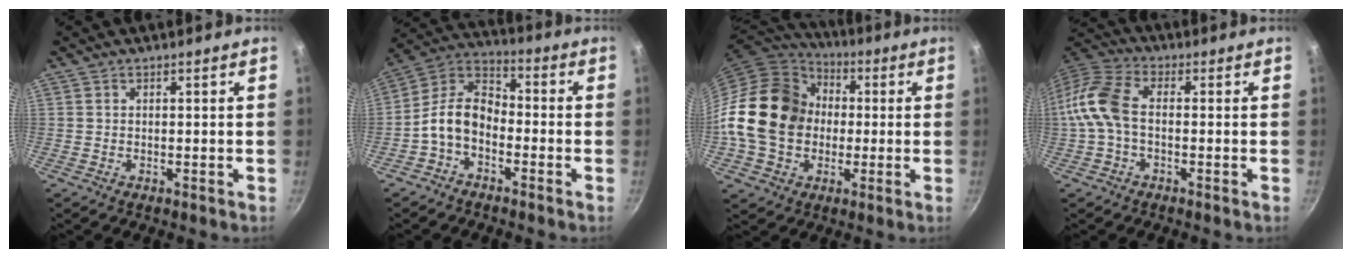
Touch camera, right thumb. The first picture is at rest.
{"total": 10.1, "force": [-3.4, 6.6, 6.8], "torque": [-0.115, 0.054, -0.086]}
{"total": 20.5, "force": [-0.1, 16.5, 12.2], "torque": [-0.202, 0.040, -0.007]}
{"total": 9.8, "force": [-1.1, 5.8, 7.8], "torque": [-0.159, 0.035, -0.039]}